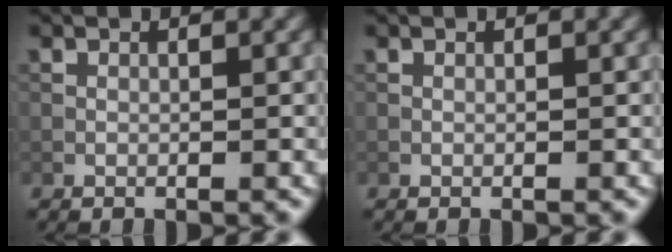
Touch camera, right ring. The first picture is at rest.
{"total": 0.0}